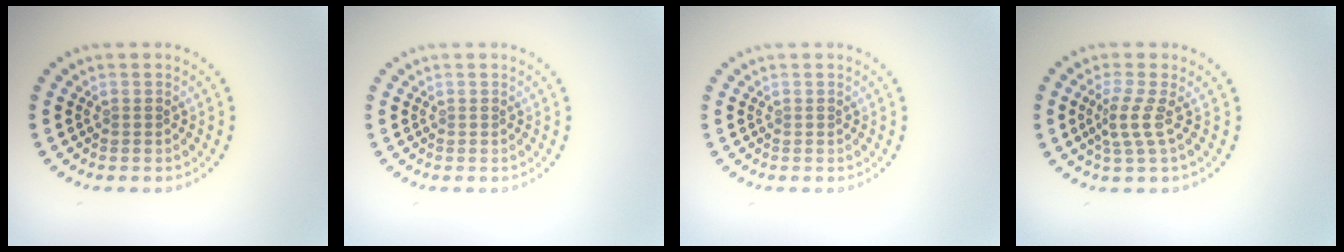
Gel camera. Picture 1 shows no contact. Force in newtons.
{"total": 0.0}
{"total": 0.0}
{"total": 2.4, "press": 1.5, "slide": 1.9}